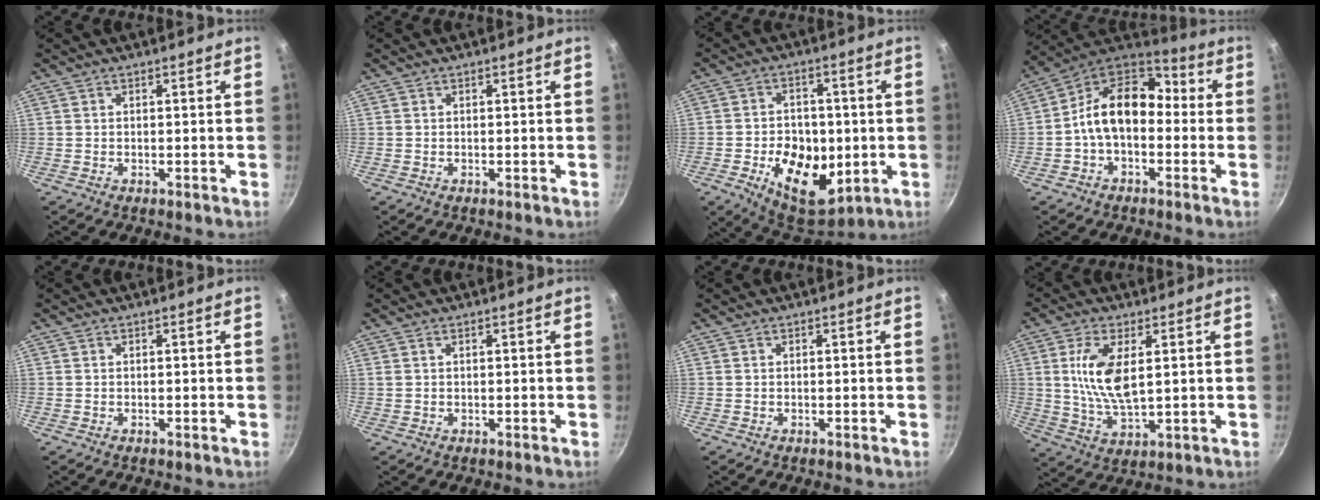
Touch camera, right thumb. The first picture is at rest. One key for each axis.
{"total": 0.0}
{"total": 16.2, "fx": -3.2, "fy": 10.7, "fz": 11.7, "tx": -0.140, "ty": -0.001, "tz": -0.037}
{"total": 15.0, "fx": -1.1, "fy": 10.2, "fz": 10.9, "tx": -0.152, "ty": 0.053, "tz": -0.042}
{"total": 0.0}
{"total": 0.6, "fx": 0.3, "fy": 0.3, "fz": 0.4, "tx": -0.007, "ty": 0.002, "tz": 0.006}
{"total": 0.0}
{"total": 10.8, "fx": 2.3, "fy": 4.9, "fz": 9.3, "tx": -0.180, "ty": -0.011, "tz": 0.050}